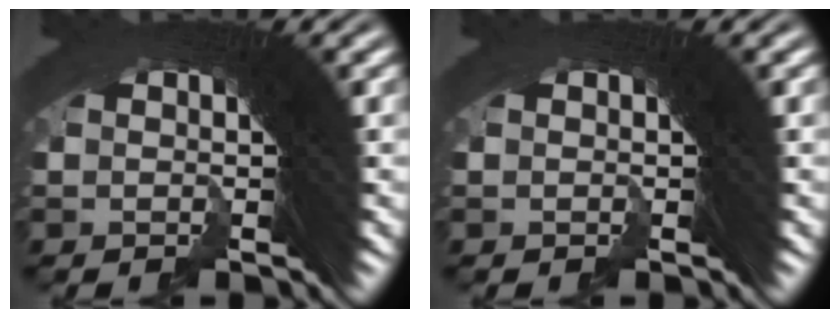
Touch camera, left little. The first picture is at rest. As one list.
[{"total": 0.0}]